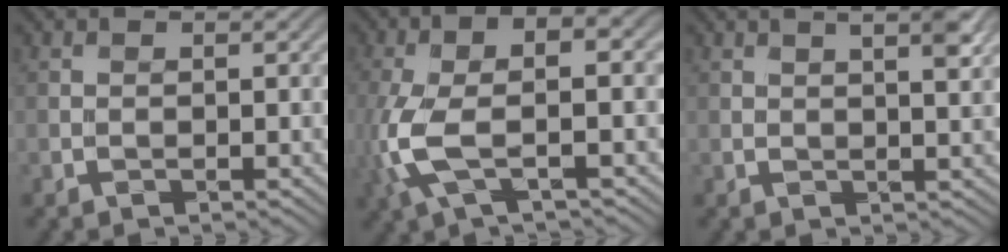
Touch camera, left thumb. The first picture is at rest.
{"total": 8.5, "force": [-0.9, 2.9, 7.9], "torque": [-0.191, -0.001, -0.027]}
{"total": 3.4, "force": [2.1, 0.3, 2.6], "torque": [-0.043, 0.001, 0.037]}